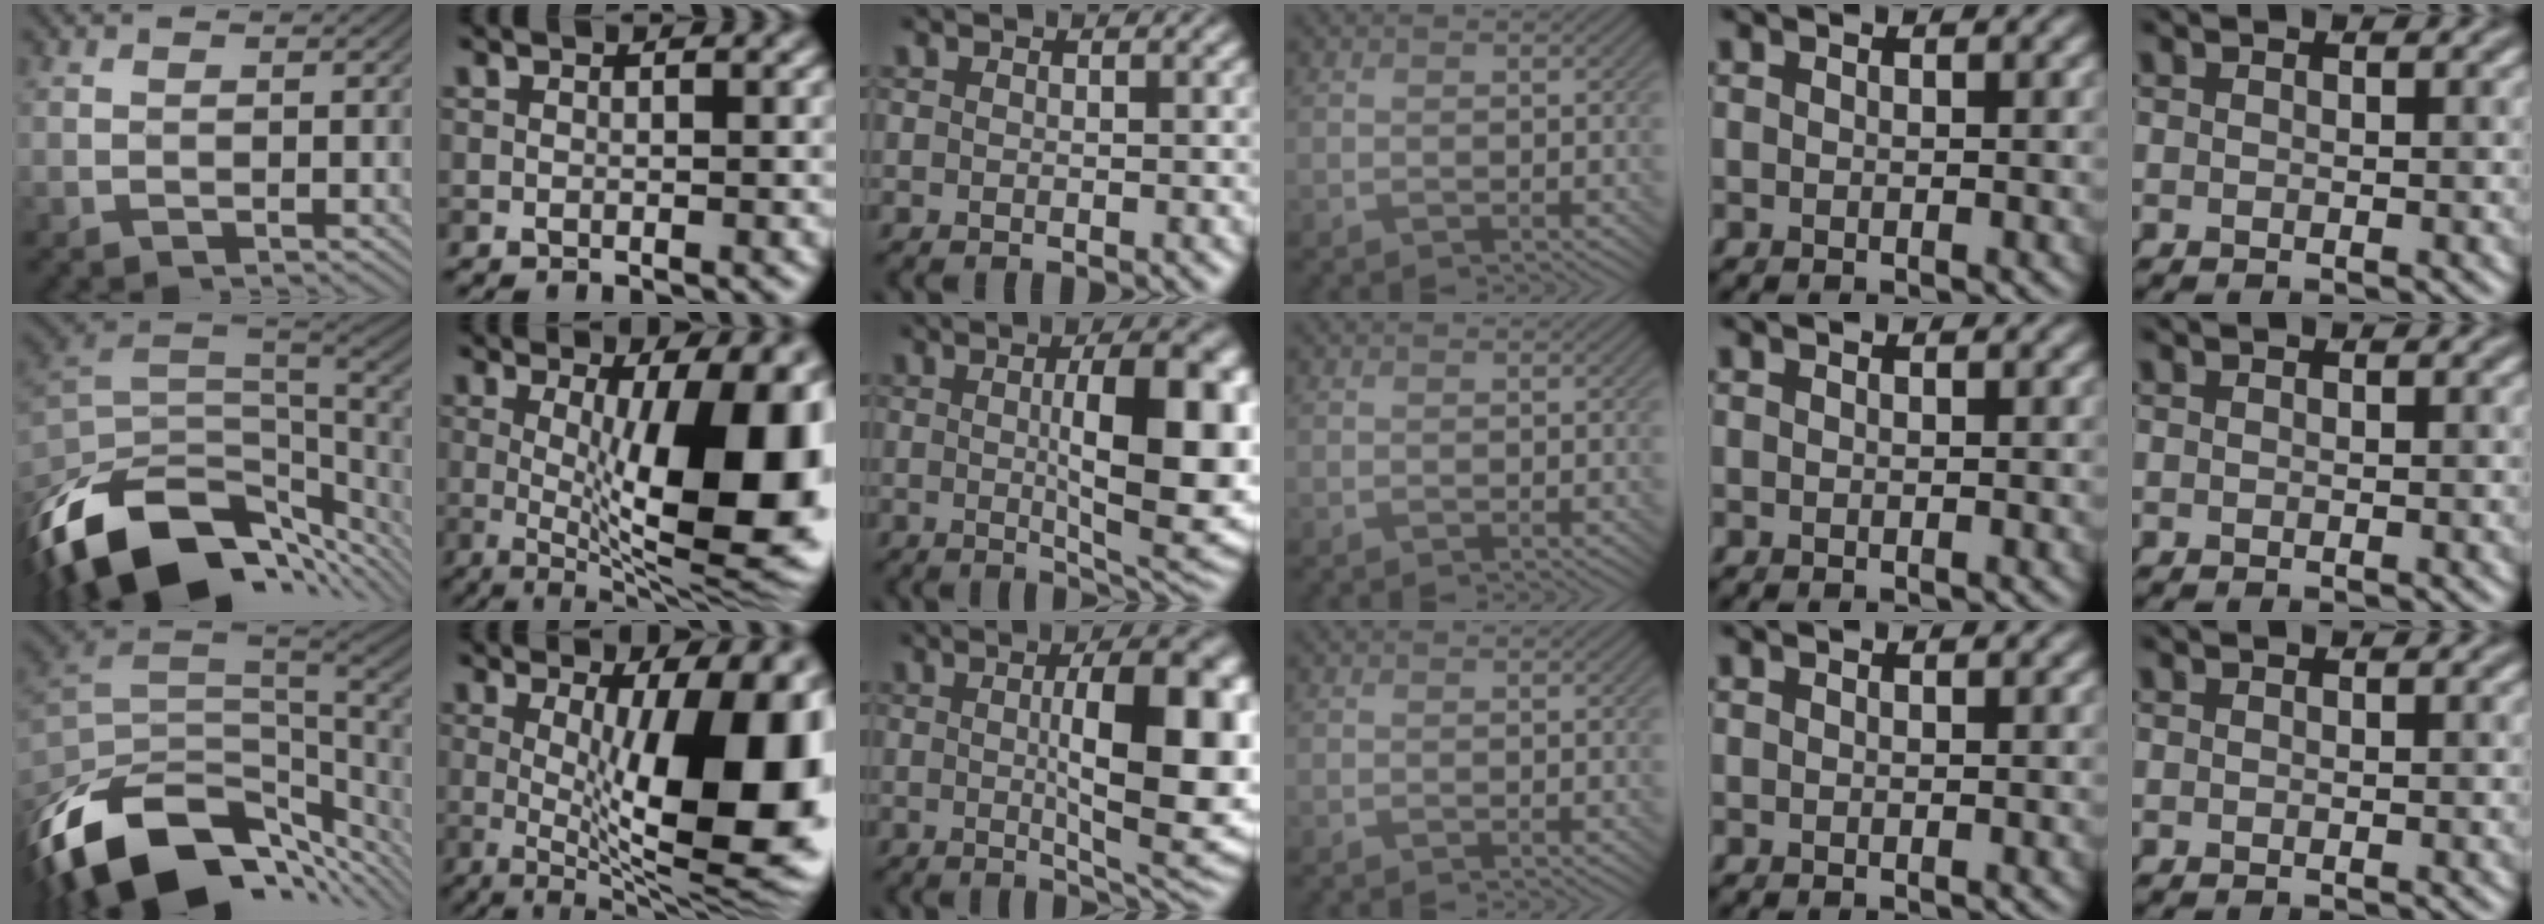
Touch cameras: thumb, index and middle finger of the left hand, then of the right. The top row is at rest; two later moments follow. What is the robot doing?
{"motion": "insert", "object": "bottle cap"}